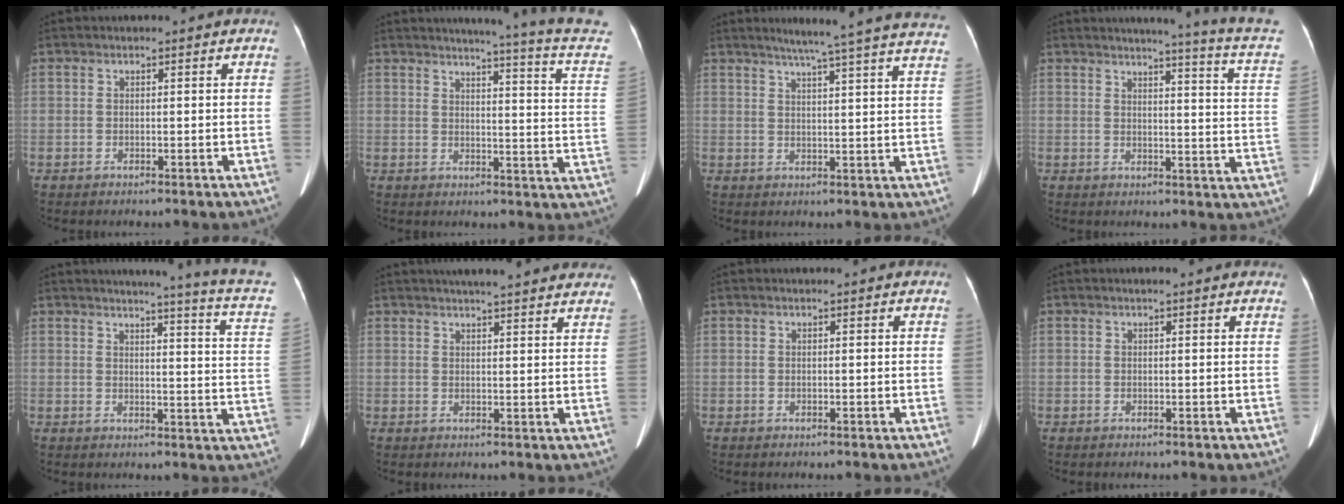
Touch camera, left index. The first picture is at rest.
{"total": 16.0, "force": [14.1, -2.3, 7.1], "torque": [-0.103, -0.093, 0.141]}
{"total": 21.1, "force": [18.5, -0.8, 10.2], "torque": [-0.149, -0.027, 0.222]}
{"total": 14.2, "force": [12.2, -2.1, 6.9], "torque": [-0.098, -0.078, 0.120]}
{"total": 14.7, "force": [12.5, -1.7, 7.6], "torque": [-0.105, -0.073, 0.122]}
{"total": 17.1, "force": [15.2, 2.2, 7.6], "torque": [-0.100, 0.027, 0.182]}
{"total": 0.9, "force": [0.8, 0.0, 0.4], "torque": [-0.005, 0.012, 0.012]}
{"total": 2.3, "force": [1.9, 0.2, 1.3], "torque": [-0.015, 0.018, 0.023]}